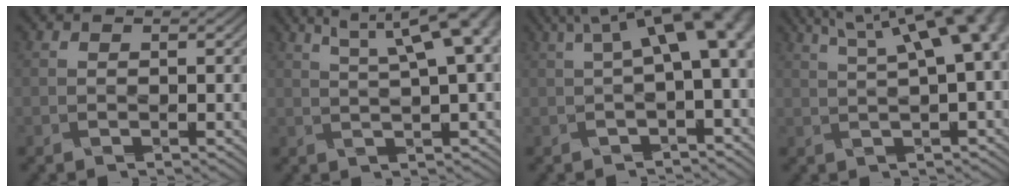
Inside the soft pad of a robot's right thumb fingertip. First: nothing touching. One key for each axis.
{"total": 10.6, "fx": 4.8, "fy": 2.8, "fz": 9.0, "tx": -0.114, "ty": 0.038, "tz": 0.056}
{"total": 9.7, "fx": 2.1, "fy": 3.3, "fz": 8.8, "tx": -0.128, "ty": 0.022, "tz": 0.037}
{"total": 13.8, "fx": 5.6, "fy": 5.1, "fz": 11.6, "tx": -0.145, "ty": 0.061, "tz": 0.063}